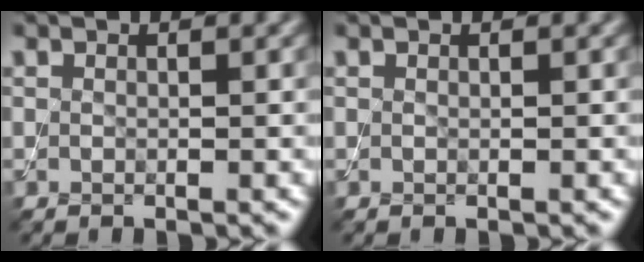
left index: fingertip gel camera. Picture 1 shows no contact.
{"total": 0.0}